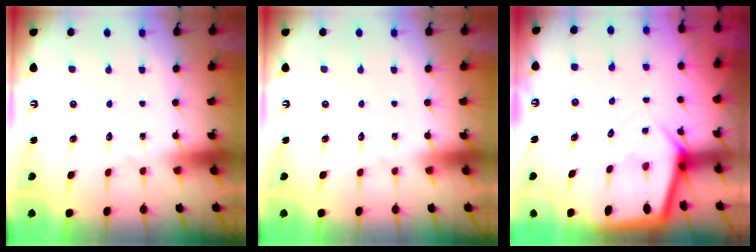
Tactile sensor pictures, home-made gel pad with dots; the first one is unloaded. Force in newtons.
{"total": 0.0}
{"total": 4.7, "press": 4.6, "slide": 0.4}